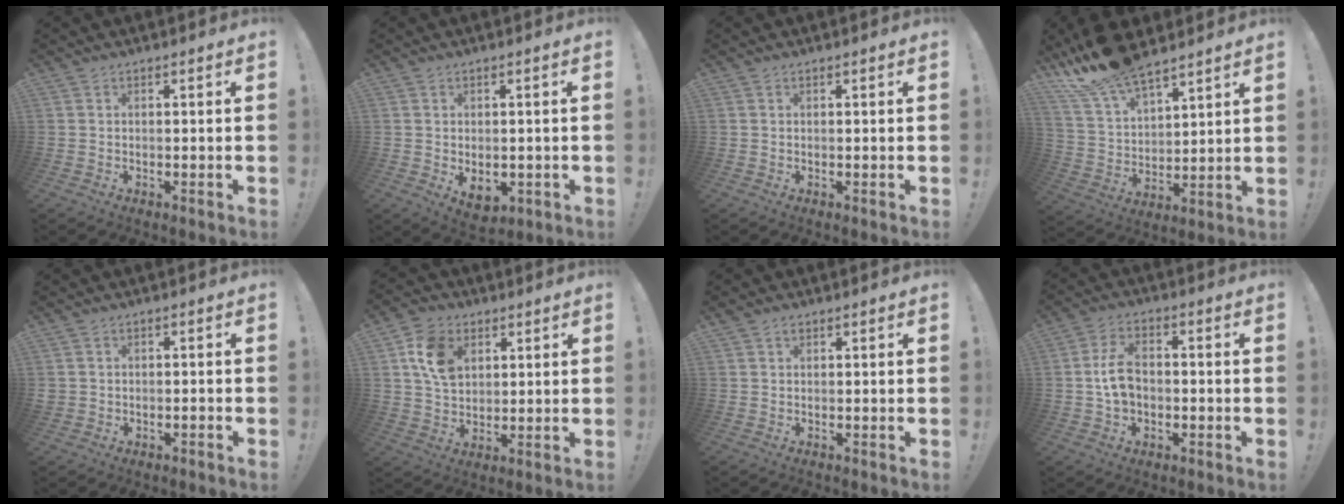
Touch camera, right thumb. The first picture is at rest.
{"total": 4.4, "force": [-0.1, 3.2, 3.1], "torque": [-0.040, 0.000, 0.003]}
{"total": 0.0}
{"total": 16.4, "force": [13.1, 7.3, 6.8], "torque": [-0.140, -0.083, 0.245]}
{"total": 1.6, "force": [-1.0, 1.2, 0.4], "torque": [-0.004, 0.005, -0.018]}
{"total": 11.9, "force": [4.3, 8.8, 6.7], "torque": [-0.103, 0.002, 0.087]}
{"total": 1.0, "force": [0.6, 0.8, 0.3], "torque": [0.000, -0.001, 0.009]}
{"total": 8.4, "force": [-0.6, 6.0, 5.9], "torque": [-0.107, 0.014, -0.010]}